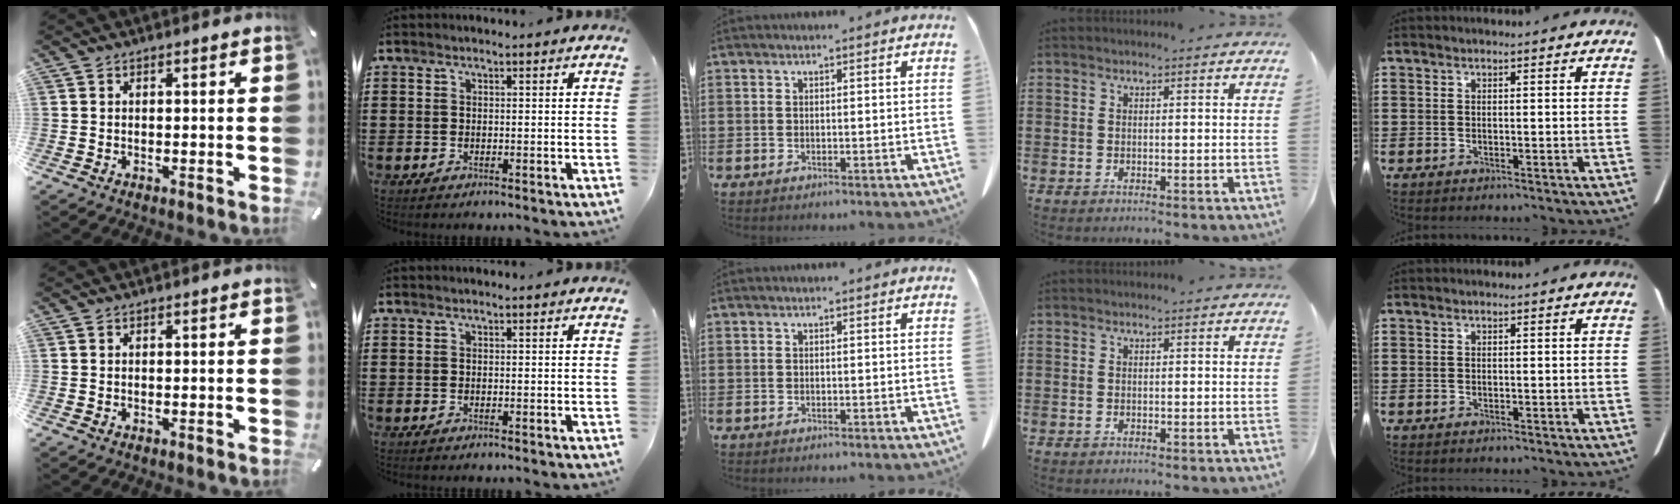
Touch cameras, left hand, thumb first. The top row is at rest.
{}